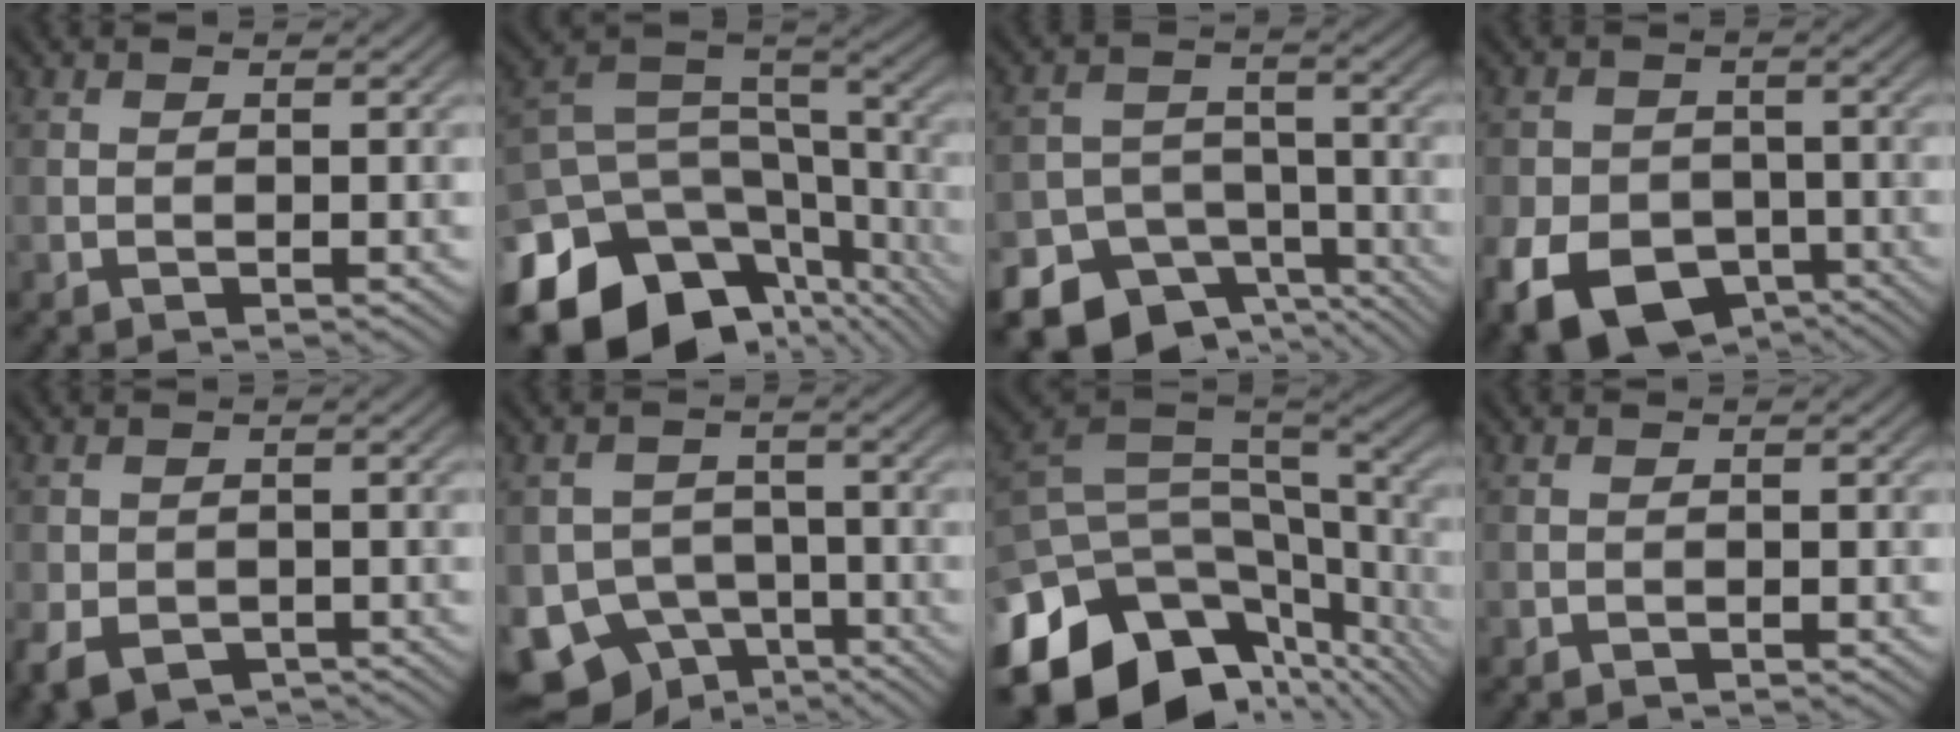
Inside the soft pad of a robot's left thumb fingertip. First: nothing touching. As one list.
[{"total": 16.4, "force": [-8.7, 11.0, 8.7], "torque": [-0.214, -0.034, -0.115]}, {"total": 14.3, "force": [-10.0, 9.4, 3.8], "torque": [-0.091, -0.044, -0.140]}, {"total": 13.4, "force": [-6.7, 9.9, 6.1], "torque": [-0.130, -0.048, -0.118]}, {"total": 4.9, "force": [-2.3, 3.5, 2.4], "torque": [-0.055, -0.022, -0.037]}, {"total": 10.4, "force": [-6.3, 7.5, 3.5], "torque": [-0.067, -0.017, -0.105]}, {"total": 16.6, "force": [-8.0, 9.9, 10.7], "torque": [-0.245, -0.021, -0.116]}, {"total": 0.0}]